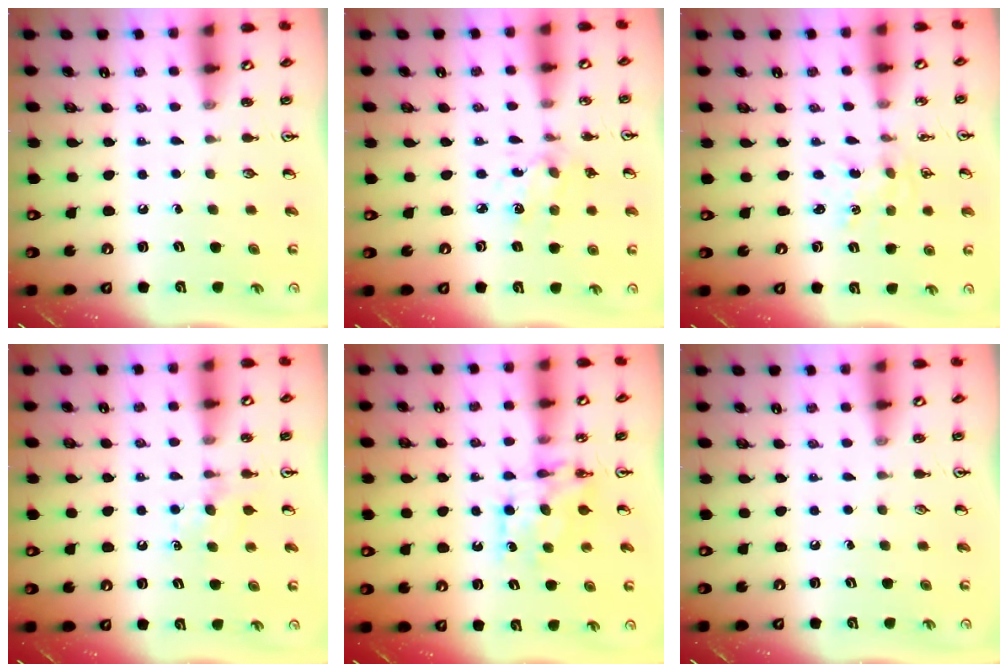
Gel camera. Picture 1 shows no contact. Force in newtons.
{"total": 3.3, "press": 3.1, "slide": 1.3}
{"total": 0.7, "press": 0.7, "slide": 0.1}
{"total": 4.8, "press": 4.7, "slide": 0.5}
{"total": 7.9, "press": 7.9, "slide": 0.5}
{"total": 0.0}